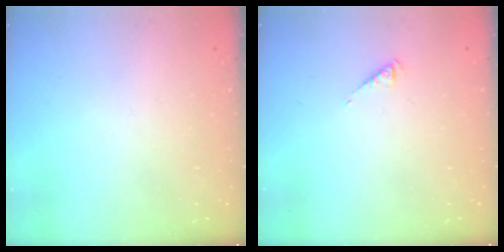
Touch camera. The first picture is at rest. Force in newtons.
{"total": 0.7, "press": 0.7, "slide": 0.0}